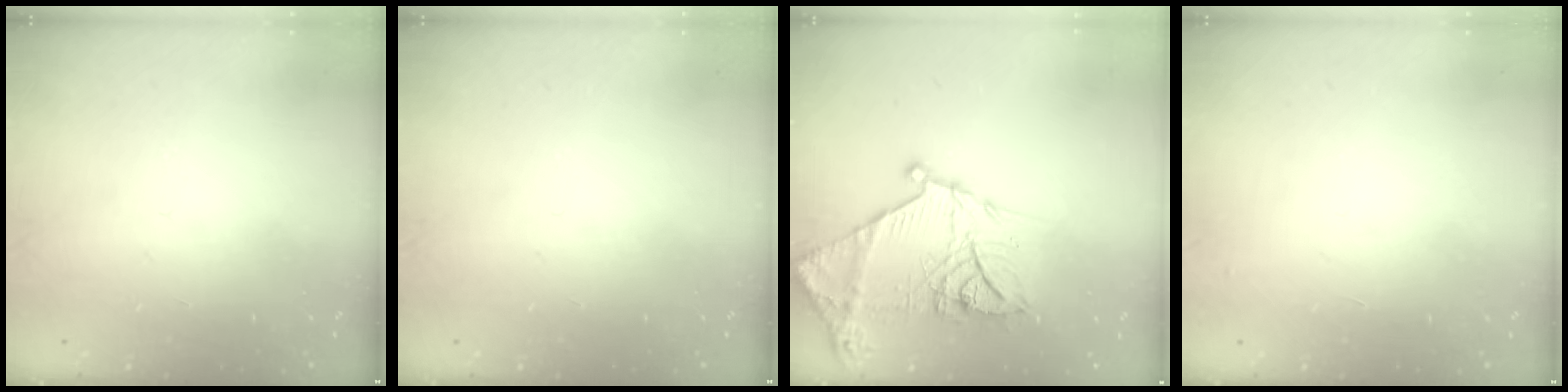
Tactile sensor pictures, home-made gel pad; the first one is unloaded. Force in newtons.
{"total": 0.0}
{"total": 22.3, "press": 22.2, "slide": 2.0}
{"total": 2.9, "press": 2.9, "slide": 0.1}